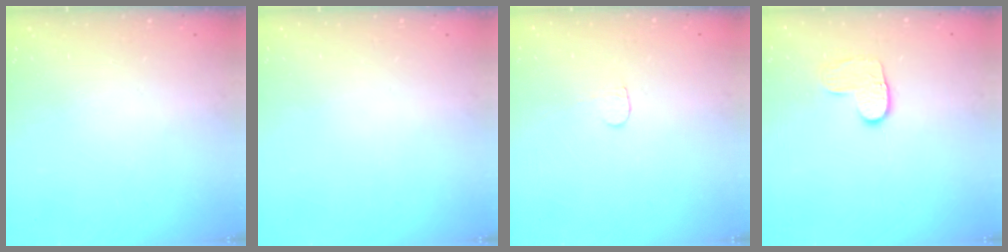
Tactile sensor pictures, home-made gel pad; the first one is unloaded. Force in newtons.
{"total": 0.0}
{"total": 3.8, "press": 3.8, "slide": 0.3}
{"total": 5.5, "press": 5.5, "slide": 0.4}